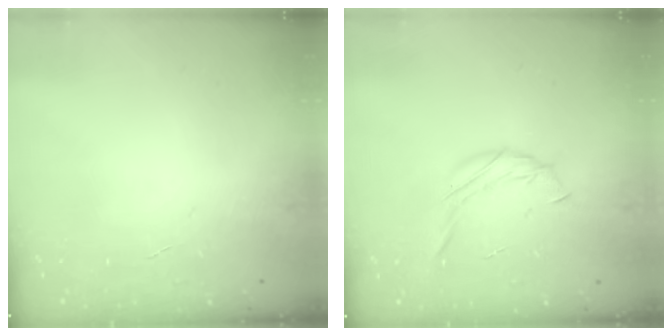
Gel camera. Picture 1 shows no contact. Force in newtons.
{"total": 6.3, "press": 6.1, "slide": 1.6}